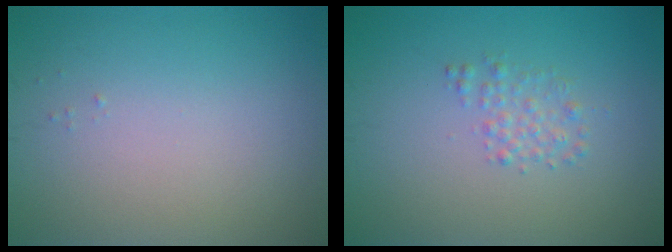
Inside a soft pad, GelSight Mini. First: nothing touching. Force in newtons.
{"total": 1.5, "press": 1.5, "slide": 0.0}